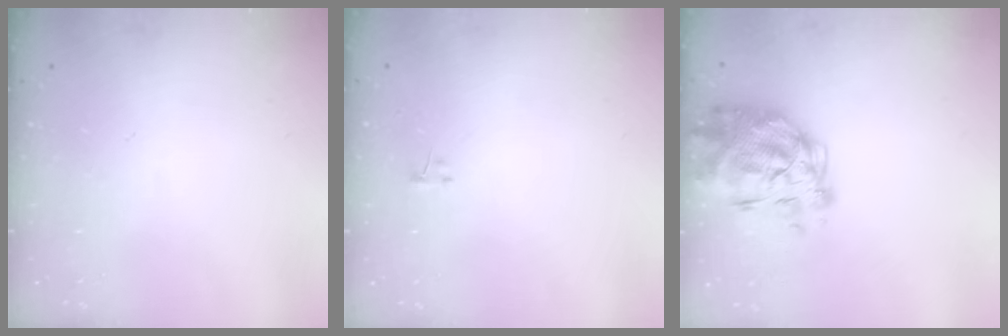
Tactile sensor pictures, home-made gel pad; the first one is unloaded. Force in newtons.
{"total": 0.0}
{"total": 14.0, "press": 13.2, "slide": 4.7}